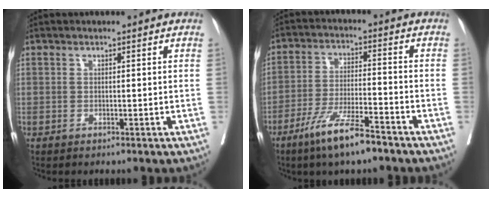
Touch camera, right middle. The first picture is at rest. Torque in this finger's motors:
{"motor_torque": [1.17, -0.84, 0.48, 0.10]}